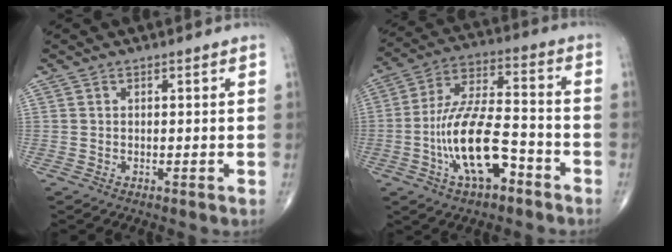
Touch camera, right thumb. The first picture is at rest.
{"total": 15.8, "force": [-6.1, 6.5, 13.0], "torque": [-0.241, 0.043, -0.107]}